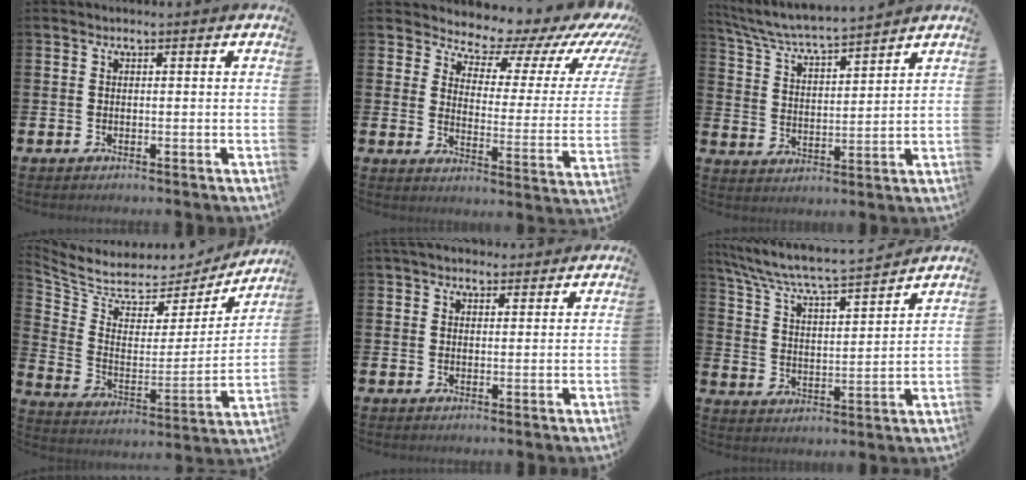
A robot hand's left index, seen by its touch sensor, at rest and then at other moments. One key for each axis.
{"total": 7.5, "fx": 7.0, "fy": 2.5, "fz": 1.3, "tx": -0.040, "ty": -0.070, "tz": 0.110}
{"total": 6.2, "fx": 6.0, "fy": 0.1, "fz": 1.5, "tx": -0.054, "ty": -0.043, "tz": 0.102}
{"total": 6.2, "fx": 5.5, "fy": 2.8, "fz": 0.4, "tx": -0.048, "ty": -0.054, "tz": 0.091}
{"total": 3.3, "fx": 3.1, "fy": 1.2, "fz": 0.5, "tx": -0.002, "ty": -0.011, "tz": 0.054}
{"total": 7.0, "fx": 6.7, "fy": 0.3, "fz": 2.1, "tx": -0.073, "ty": -0.055, "tz": 0.111}